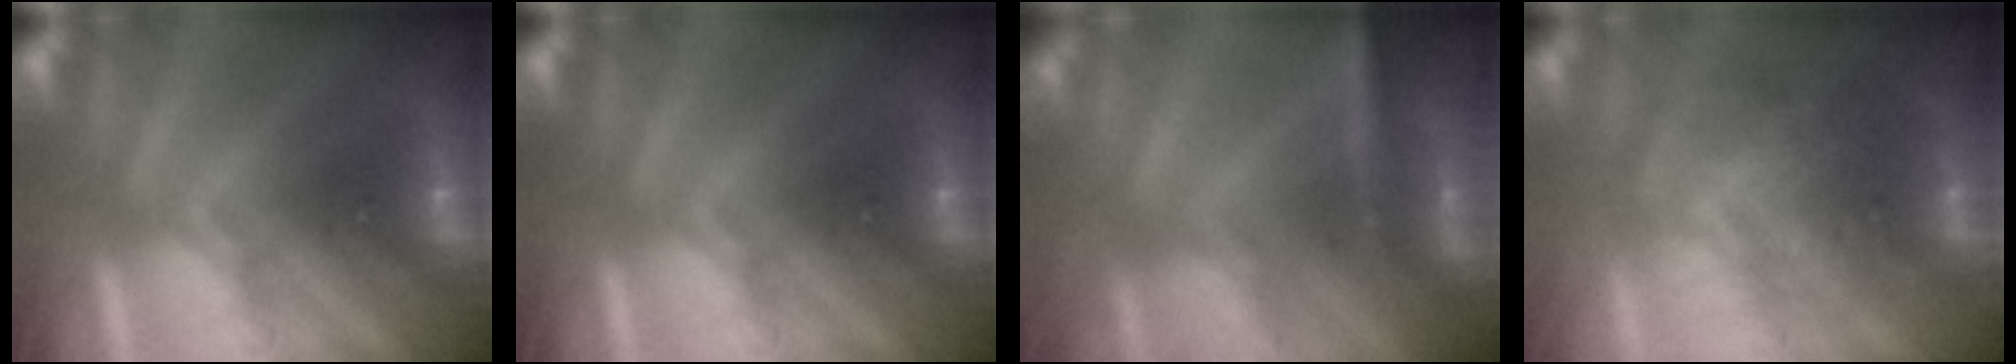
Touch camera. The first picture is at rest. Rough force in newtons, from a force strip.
{"total": 0.0}
{"total": 3.0}
{"total": 2.8}